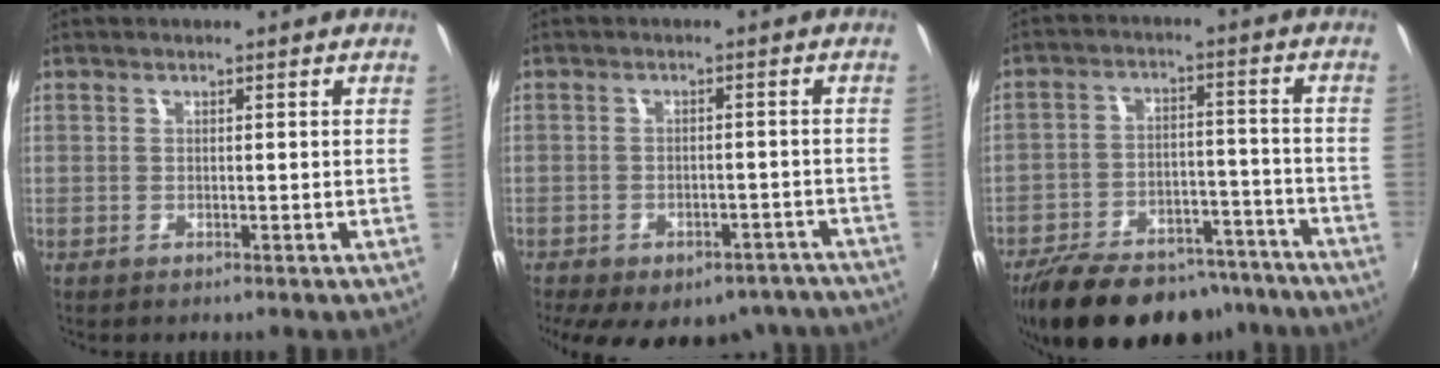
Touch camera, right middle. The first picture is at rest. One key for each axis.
{"total": 17.8, "fx": -13.6, "fy": 8.5, "fz": 7.8, "tx": -0.155, "ty": -0.014, "tz": -0.153}
{"total": 23.6, "fx": -19.0, "fy": 9.5, "fz": 10.2, "tx": -0.204, "ty": 0.005, "tz": -0.262}